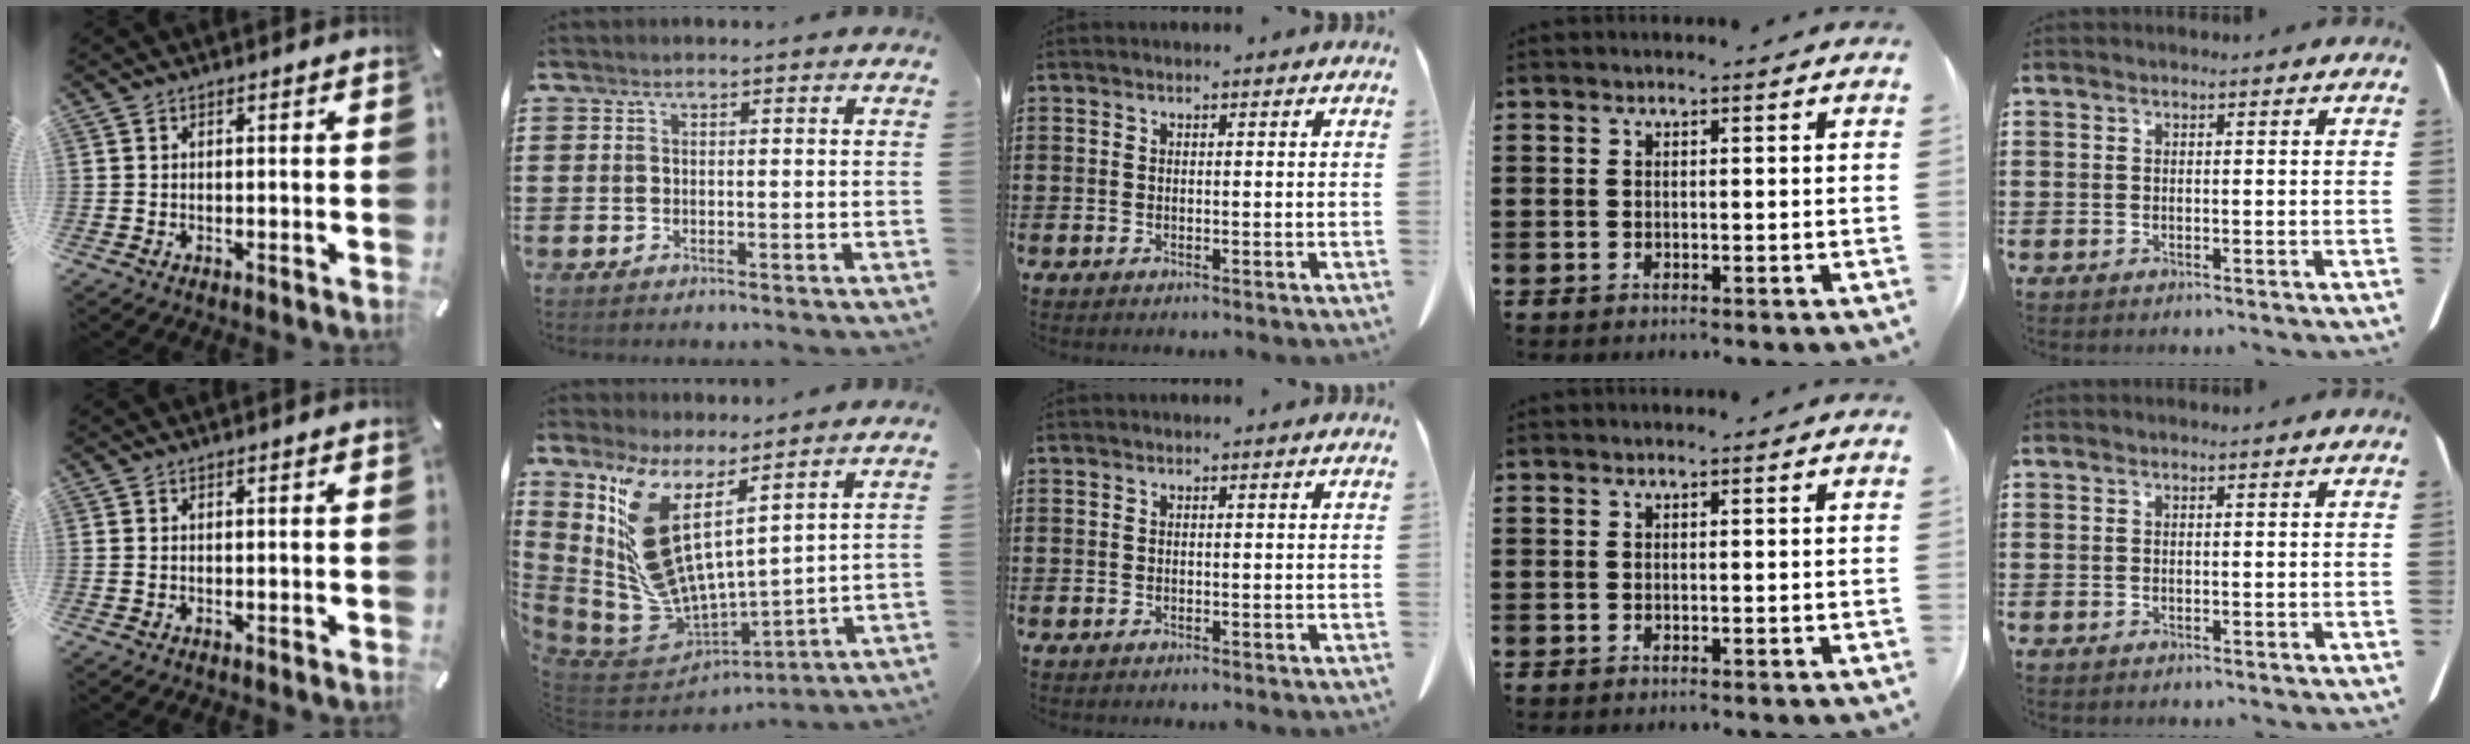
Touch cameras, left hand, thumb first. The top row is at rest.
{"thumb": {"total": 0.6, "force": [0.0, 0.1, 0.6], "torque": [-0.012, -0.001, 0.000]}, "index": {"total": 11.6, "force": [4.3, 5.4, 9.3], "torque": [-0.237, -0.060, 0.071]}}